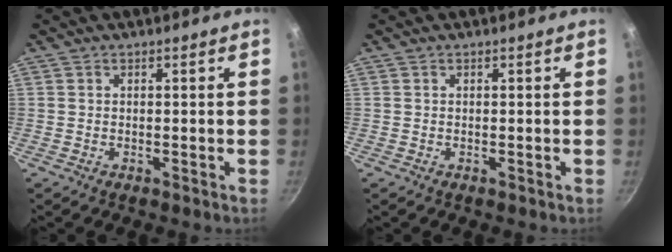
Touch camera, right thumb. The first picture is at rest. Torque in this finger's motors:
{"motor_torque": [-0.12, 0.12, 0.00, 0.00, 0.00]}